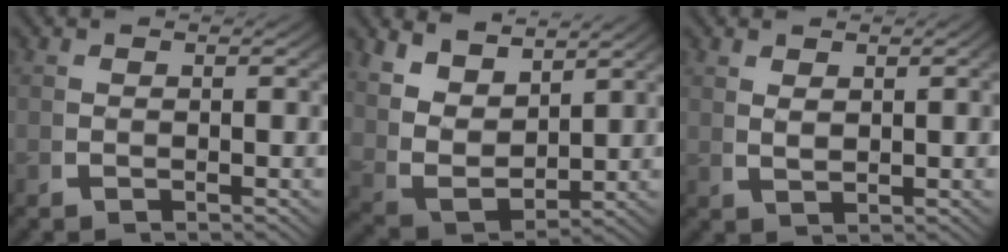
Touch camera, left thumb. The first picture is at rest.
{"total": 7.1, "force": [2.4, 4.7, 4.7], "torque": [-0.119, -0.019, 0.051]}
{"total": 1.8, "force": [1.3, 0.3, 1.2], "torque": [-0.021, 0.000, 0.033]}